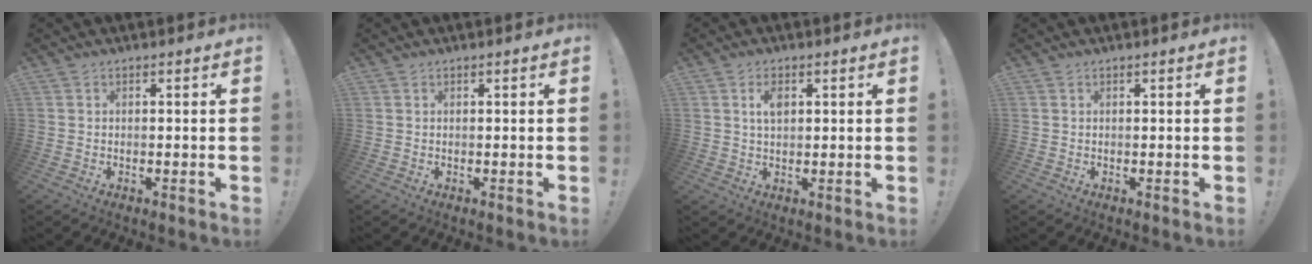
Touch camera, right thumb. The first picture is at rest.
{"total": 0.0}
{"total": 3.7, "force": [1.1, 2.2, 2.8], "torque": [-0.050, 0.003, 0.017]}
{"total": 0.0}